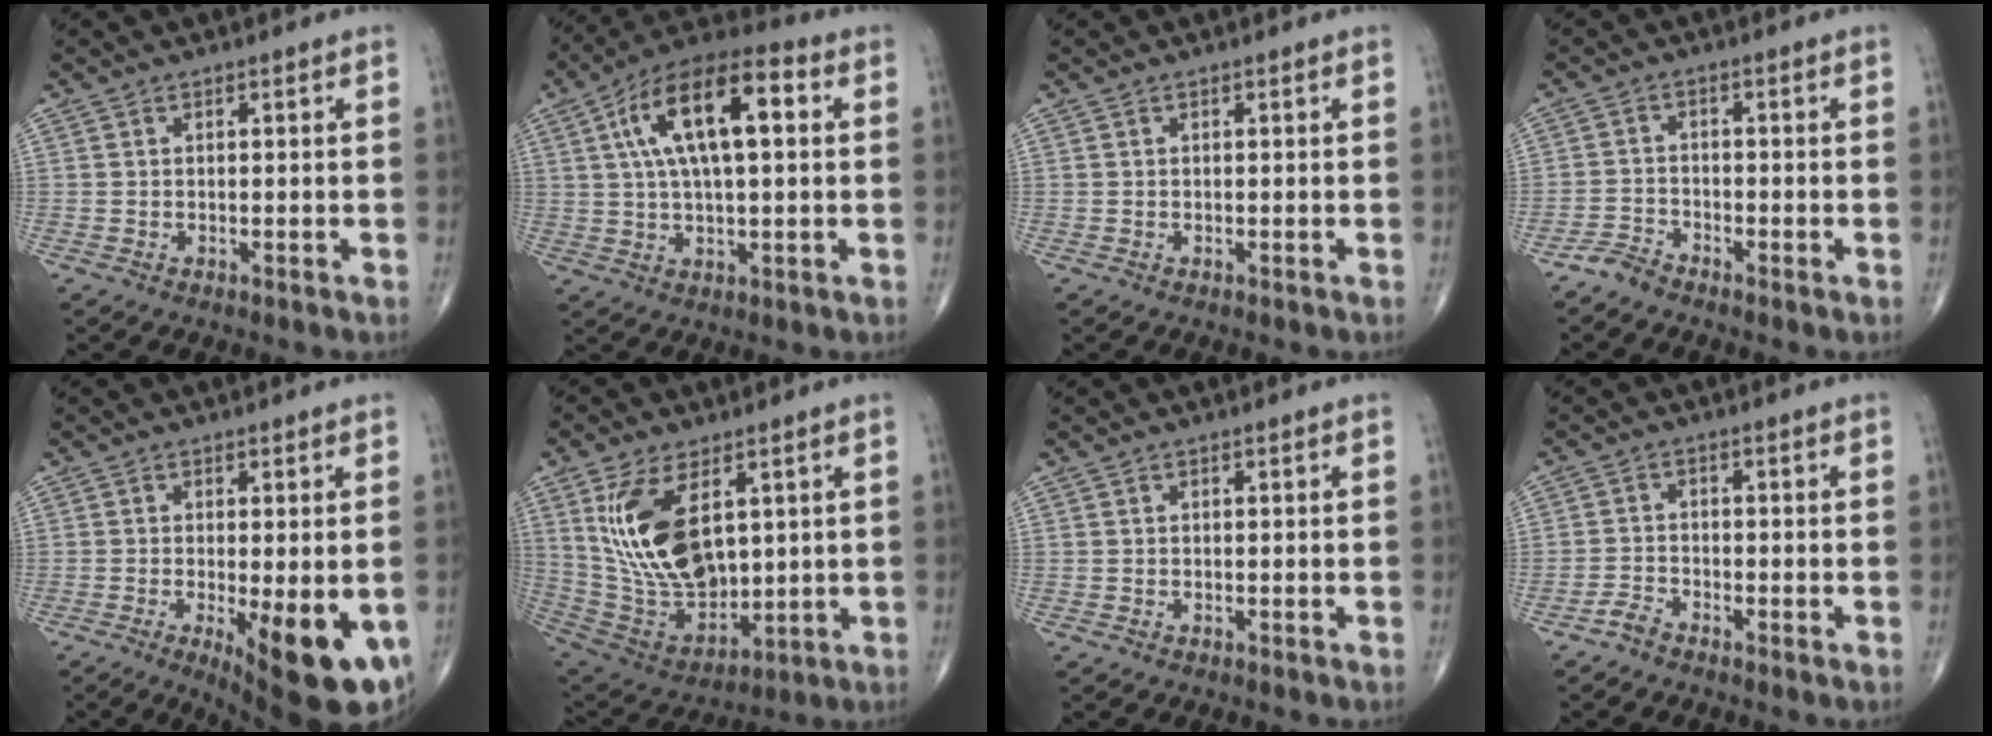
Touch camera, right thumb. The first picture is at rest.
{"total": 17.1, "force": [4.1, 6.9, 15.1], "torque": [-0.256, 0.026, 0.062]}
{"total": 0.0}
{"total": 2.6, "force": [-2.4, 0.6, 0.4], "torque": [-0.003, -0.002, -0.056]}
{"total": 14.2, "force": [-4.4, 4.4, 12.7], "torque": [-0.136, -0.019, -0.049]}
{"total": 18.6, "force": [5.2, 10.2, 14.7], "torque": [-0.260, -0.025, 0.121]}
{"total": 0.0}
{"total": 2.0, "force": [-1.8, 0.5, 0.7], "torque": [-0.014, 0.001, -0.042]}